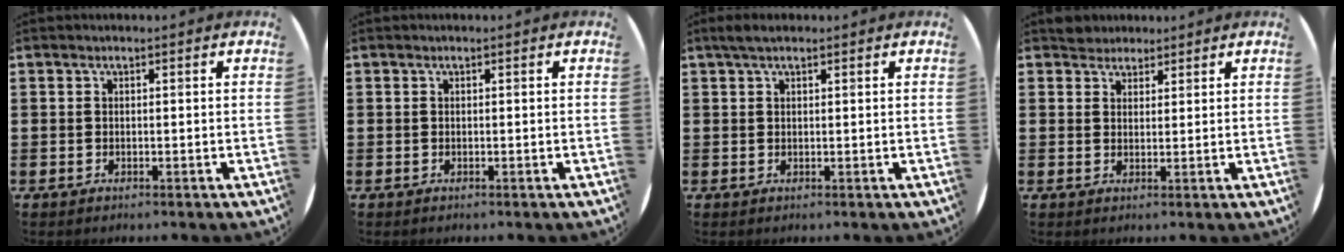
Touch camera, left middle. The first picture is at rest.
{"total": 0.0}
{"total": 1.5, "force": [1.2, 0.5, 0.9], "torque": [-0.019, 0.006, 0.020]}
{"total": 2.6, "force": [2.4, 0.9, -0.3], "torque": [0.008, -0.001, 0.047]}